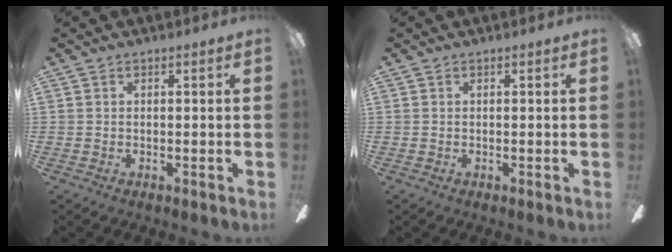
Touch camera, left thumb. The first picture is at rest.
{"total": 0.0}